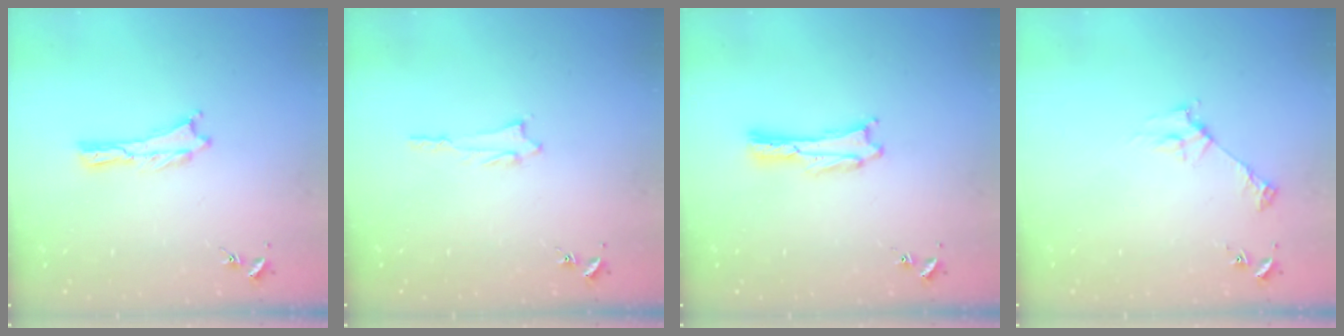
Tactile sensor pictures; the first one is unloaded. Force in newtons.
{"total": 1.4, "press": 1.4, "slide": 0.2}
{"total": 1.1, "press": 1.1, "slide": 0.0}
{"total": 2.8, "press": 2.8, "slide": 0.3}